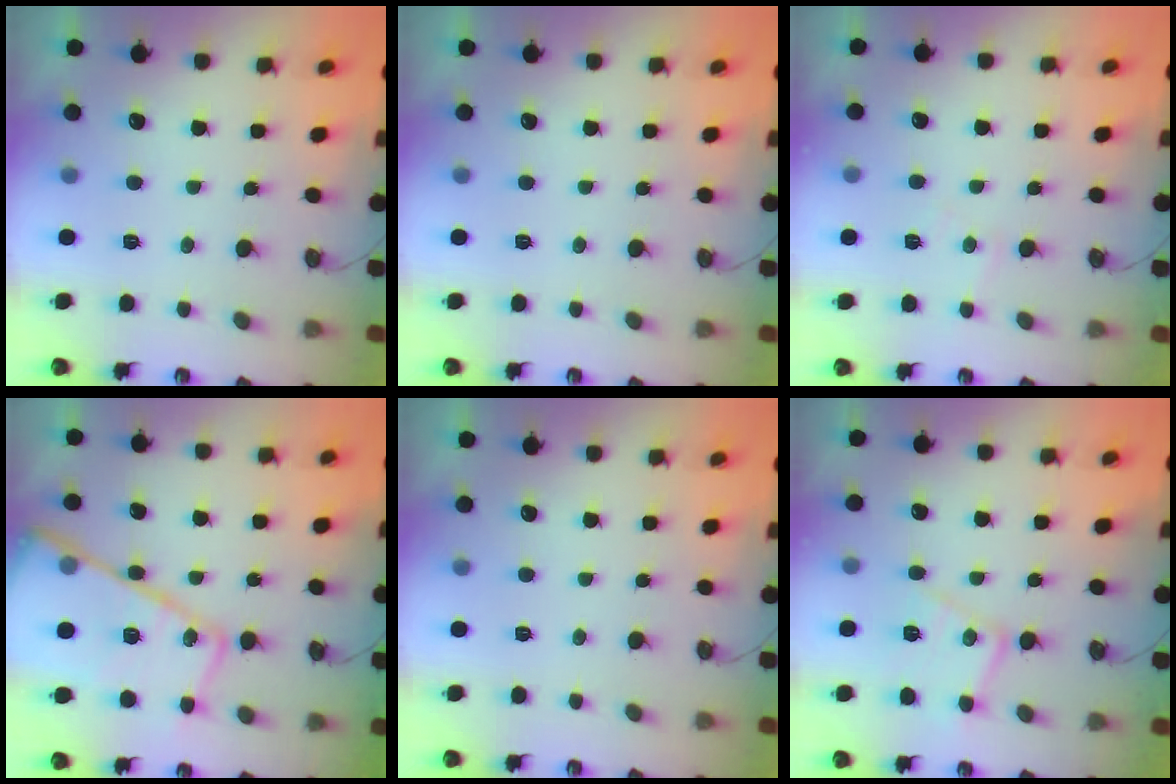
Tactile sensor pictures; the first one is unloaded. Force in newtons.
{"total": 0.0}
{"total": 5.6, "press": 5.5, "slide": 0.8}
{"total": 26.2, "press": 26.0, "slide": 2.9}
{"total": 0.0}
{"total": 12.9, "press": 12.9, "slide": 0.4}